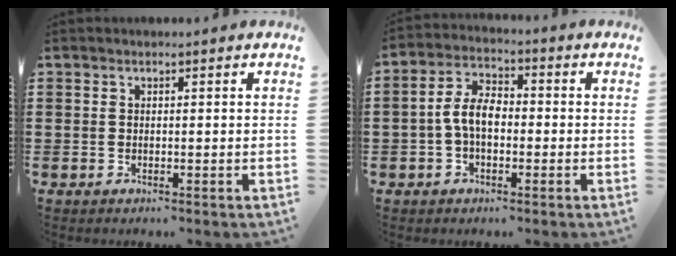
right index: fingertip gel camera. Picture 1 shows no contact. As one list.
[{"total": 6.0, "force": [-1.0, 3.5, 4.8], "torque": [-0.115, 0.001, -0.026]}]